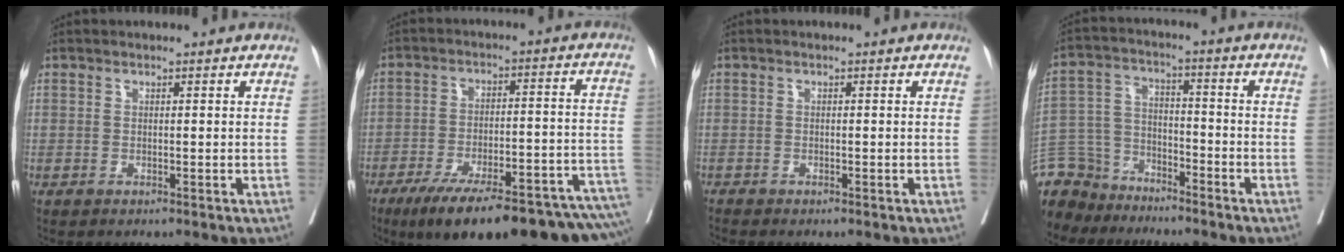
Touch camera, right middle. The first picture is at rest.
{"total": 25.0, "force": [-18.7, 3.4, 16.3], "torque": [-0.162, 0.000, -0.261]}
{"total": 0.7, "force": [-0.7, -0.1, 0.0], "torque": [-0.004, -0.003, -0.016]}
{"total": 12.0, "force": [-10.6, 5.5, 0.8], "torque": [-0.032, 0.032, -0.197]}